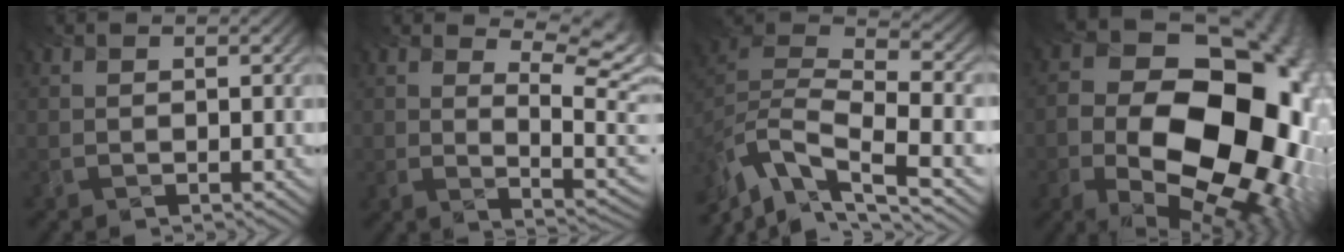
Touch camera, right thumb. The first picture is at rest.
{"total": 9.7, "force": [5.8, 3.4, 6.9], "torque": [-0.116, 0.002, 0.072]}
{"total": 11.9, "force": [-9.5, 3.3, 6.5], "torque": [-0.139, -0.011, -0.186]}
{"total": 21.2, "force": [-2.1, 14.4, 15.4], "torque": [-0.200, -0.041, -0.009]}